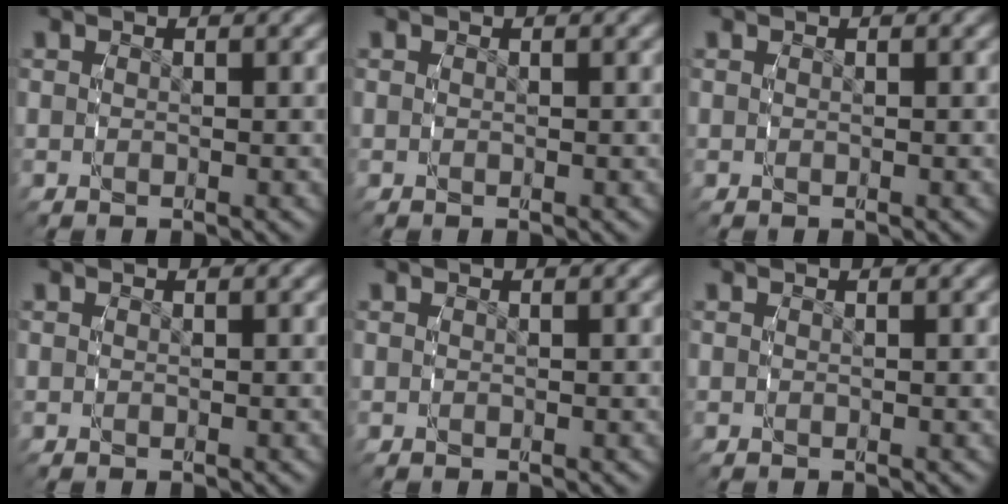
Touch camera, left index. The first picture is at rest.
{"total": 0.0}
{"total": 0.0}
{"total": 0.0}
{"total": 0.0}
{"total": 0.0}